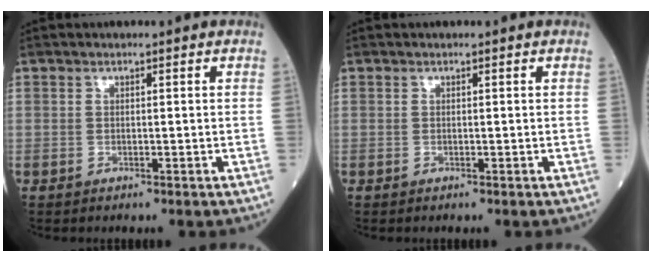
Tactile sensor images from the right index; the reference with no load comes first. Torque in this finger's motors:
{"motor_torque": [0.01, 0.01, 0.00, 0.00]}